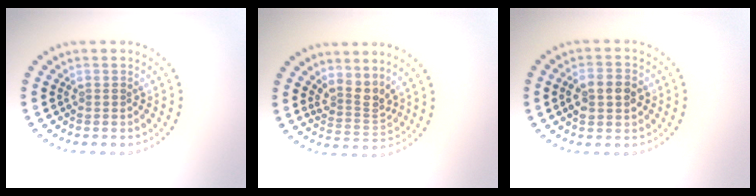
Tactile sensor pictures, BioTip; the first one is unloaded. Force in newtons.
{"total": 2.5, "press": 1.8, "slide": 1.7}
{"total": 3.7, "press": 3.6, "slide": 0.3}